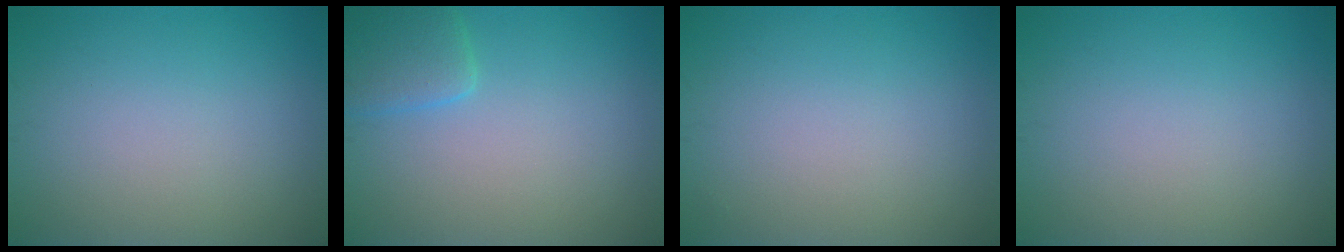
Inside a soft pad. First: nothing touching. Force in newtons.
{"total": 2.6, "press": 2.6, "slide": 0.2}
{"total": 0.0}
{"total": 0.0}